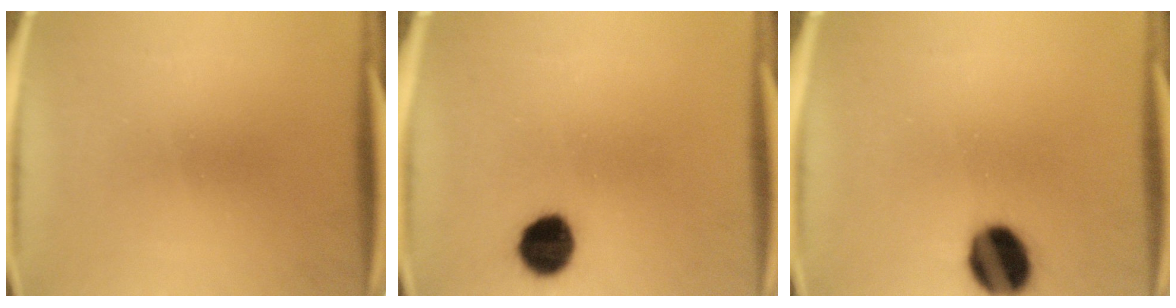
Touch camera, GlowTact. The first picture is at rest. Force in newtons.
{"total": 8.4}
{"total": 12.2}